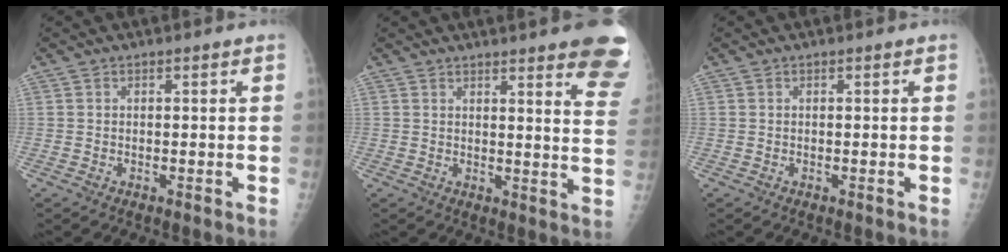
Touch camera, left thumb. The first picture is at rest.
{"total": 15.2, "force": [11.0, 2.3, 10.2], "torque": [-0.099, -0.059, 0.112]}
{"total": 0.0}